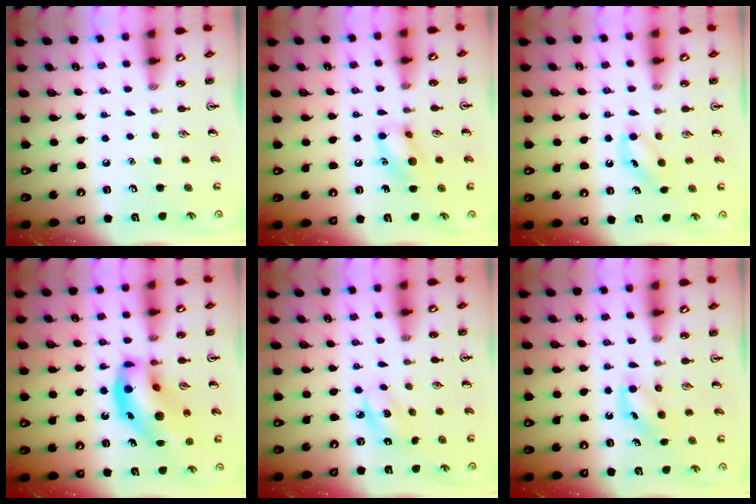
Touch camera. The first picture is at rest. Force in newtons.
{"total": 10.2, "press": 10.2, "slide": 1.2}
{"total": 5.3, "press": 5.0, "slide": 1.7}
{"total": 17.4, "press": 16.9, "slide": 4.5}
{"total": 3.0, "press": 3.0, "slide": 0.5}
{"total": 4.4, "press": 4.2, "slide": 1.4}